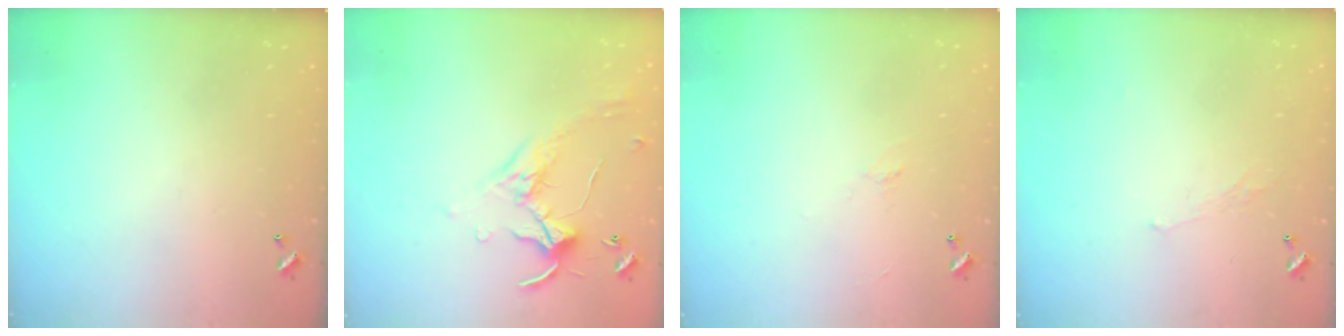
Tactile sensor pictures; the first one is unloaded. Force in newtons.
{"total": 0.7, "press": 0.6, "slide": 0.4}
{"total": 3.5, "press": 3.5, "slide": 0.5}
{"total": 0.6, "press": 0.2, "slide": 0.6}